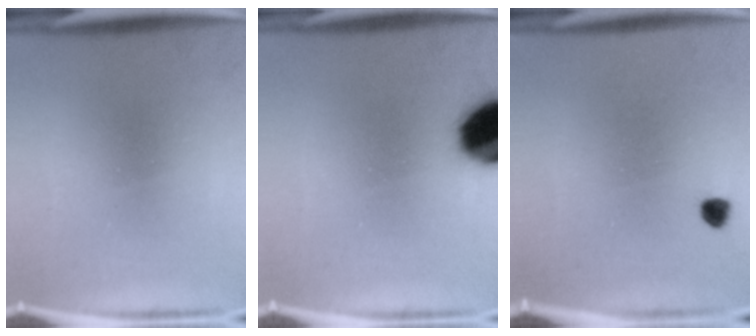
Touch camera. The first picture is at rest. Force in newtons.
{"total": 18.4}
{"total": 1.8}